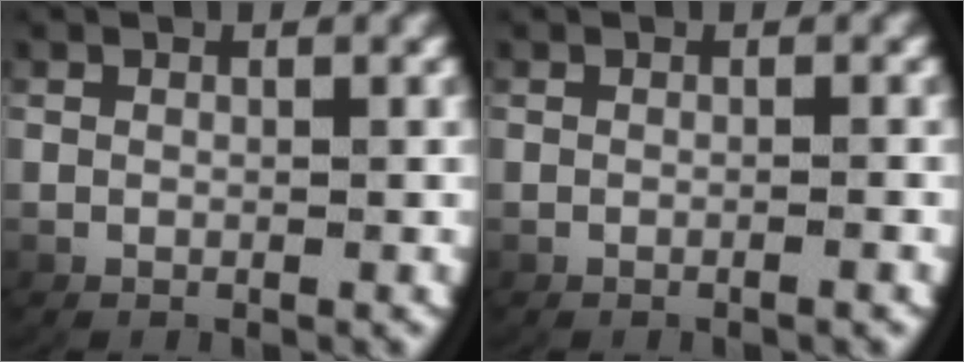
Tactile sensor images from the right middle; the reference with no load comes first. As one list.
[{"total": 0.6, "force": [-0.5, -0.2, 0.2], "torque": [-0.004, 0.007, -0.011]}]